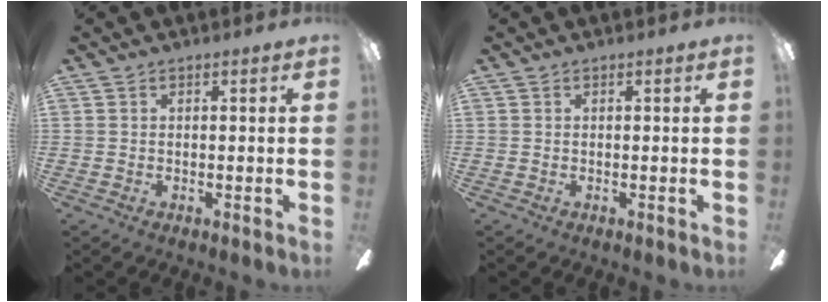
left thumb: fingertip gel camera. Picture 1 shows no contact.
{"total": 0.0}